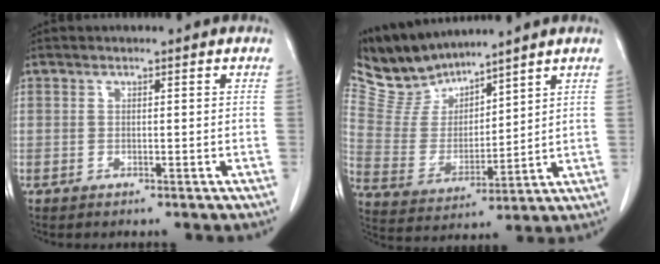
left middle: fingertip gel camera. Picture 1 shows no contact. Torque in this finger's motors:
{"motor_torque": [0.59, -0.64, -0.11, -0.05]}